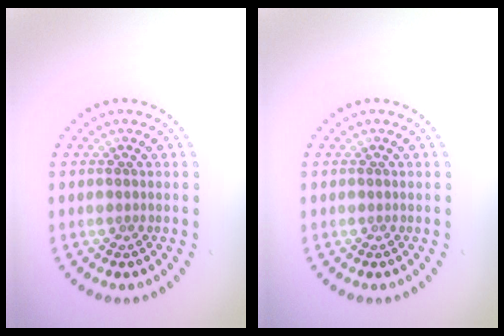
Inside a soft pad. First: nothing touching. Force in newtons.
{"total": 0.0}